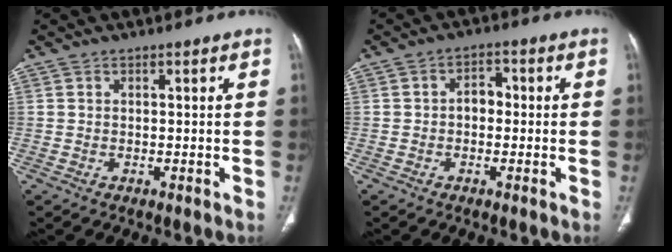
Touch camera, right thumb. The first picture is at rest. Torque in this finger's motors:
{"motor_torque": [0.76, 0.72, 0.65, -0.12, -0.02]}